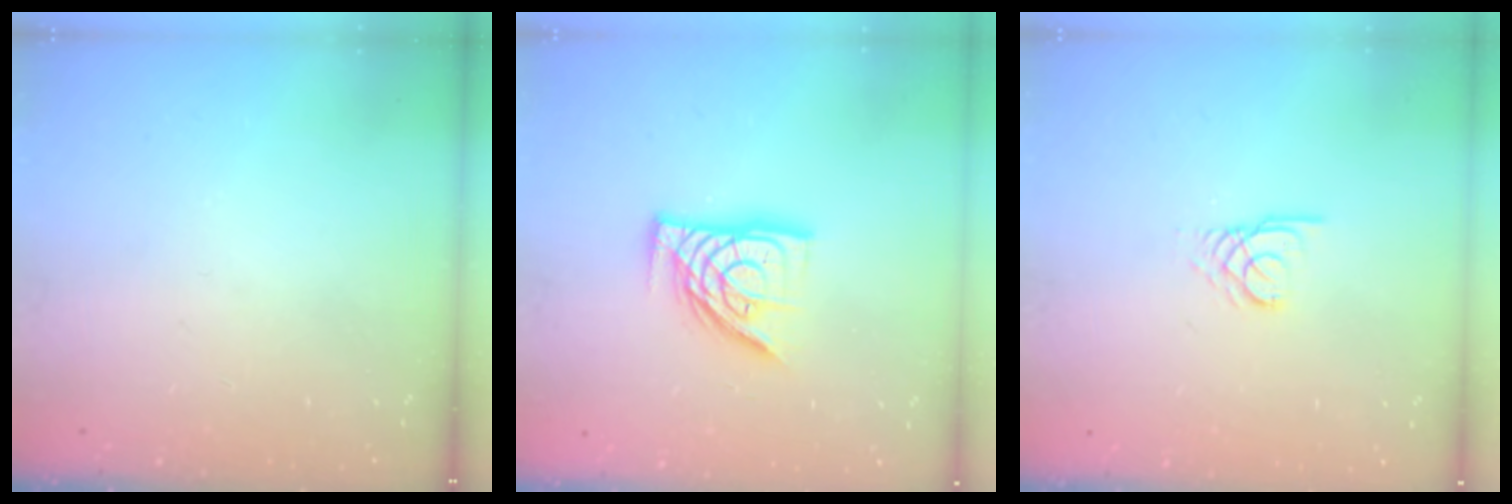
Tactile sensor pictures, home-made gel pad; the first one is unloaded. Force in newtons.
{"total": 13.3, "press": 13.2, "slide": 1.5}
{"total": 2.5, "press": 2.5, "slide": 0.2}